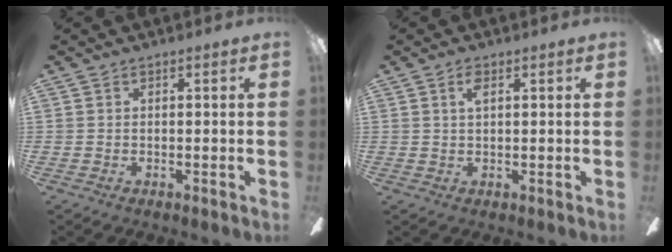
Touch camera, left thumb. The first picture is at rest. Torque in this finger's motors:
{"motor_torque": [-0.13, -0.04, -0.16, -0.05, 0.03]}